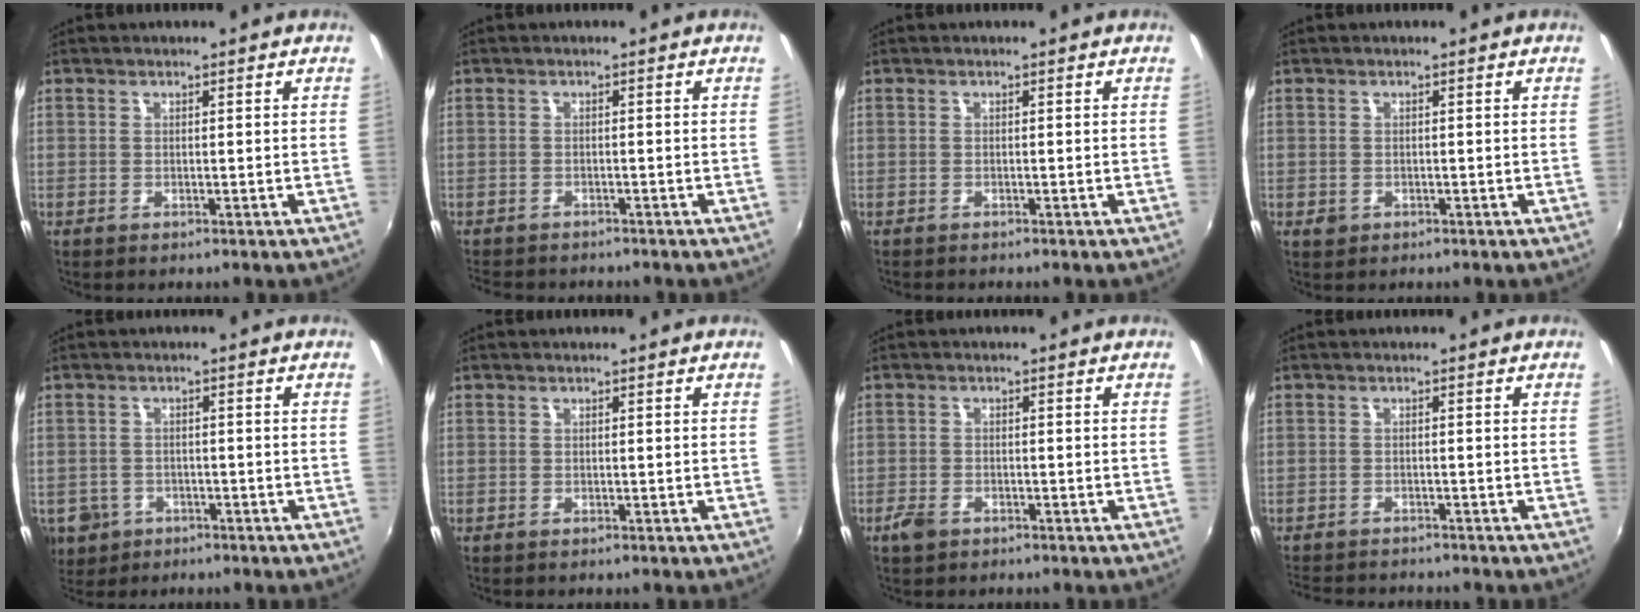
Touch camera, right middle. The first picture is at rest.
{"total": 4.8, "force": [-4.4, 1.2, 1.4], "torque": [-0.040, -0.018, -0.068]}
{"total": 0.0}
{"total": 1.4, "force": [-0.6, 1.2, 0.5], "torque": [-0.009, -0.002, -0.007]}
{"total": 7.5, "force": [-3.1, 6.2, 2.6], "torque": [-0.077, -0.008, -0.042]}
{"total": 0.0}
{"total": 2.9, "force": [-2.0, 1.7, 1.4], "torque": [-0.035, -0.005, -0.038]}
{"total": 6.6, "force": [-6.2, 1.3, 2.0], "torque": [-0.055, -0.016, -0.098]}